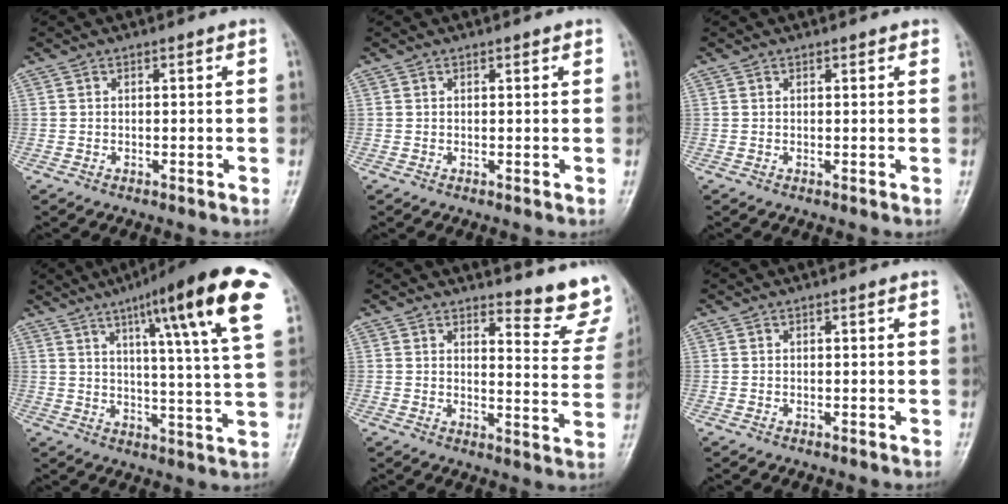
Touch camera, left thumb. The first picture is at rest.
{"total": 0.6, "force": [0.5, 0.2, 0.2], "torque": [-0.005, -0.002, 0.005]}
{"total": 0.9, "force": [0.7, 0.4, 0.4], "torque": [-0.004, -0.002, 0.006]}
{"total": 21.1, "force": [10.4, 2.5, 18.1], "torque": [-0.246, -0.025, 0.141]}
{"total": 10.3, "force": [9.7, 2.0, 2.7], "torque": [-0.004, -0.110, 0.096]}
{"total": 0.0}